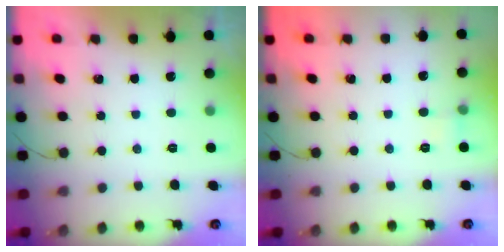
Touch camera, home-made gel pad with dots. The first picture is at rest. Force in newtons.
{"total": 4.8, "press": 4.6, "slide": 1.5}